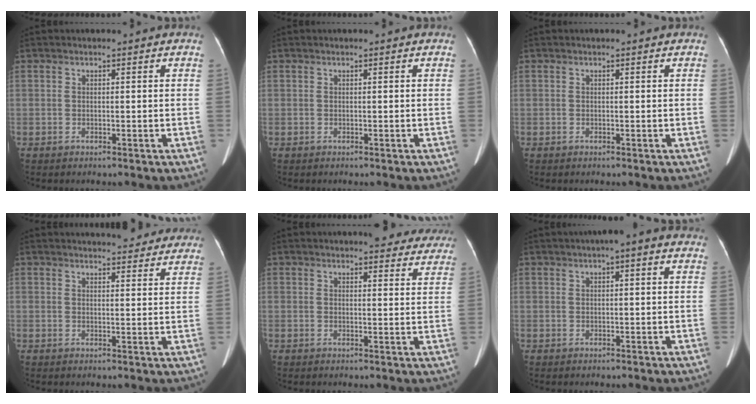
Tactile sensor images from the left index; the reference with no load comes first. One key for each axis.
{"total": 0.0}
{"total": 0.0}
{"total": 9.6, "fx": 8.7, "fy": 2.3, "fz": 3.4, "tx": -0.032, "ty": 0.015, "tz": 0.094}
{"total": 9.7, "fx": 8.8, "fy": 2.6, "fz": 3.1, "tx": -0.013, "ty": -0.003, "tz": 0.084}
{"total": 3.5, "fx": 1.9, "fy": 0.6, "fz": 2.9, "tx": -0.042, "ty": 0.020, "tz": 0.019}